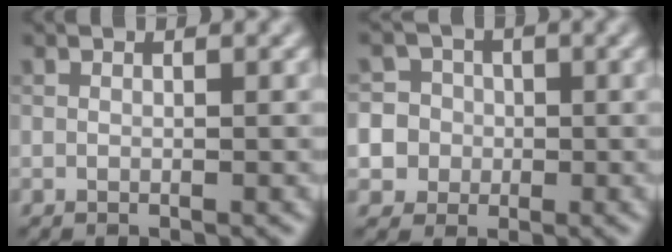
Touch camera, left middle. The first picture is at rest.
{"total": 9.1, "force": [-1.0, 8.7, 2.3], "torque": [-0.063, 0.019, -0.029]}